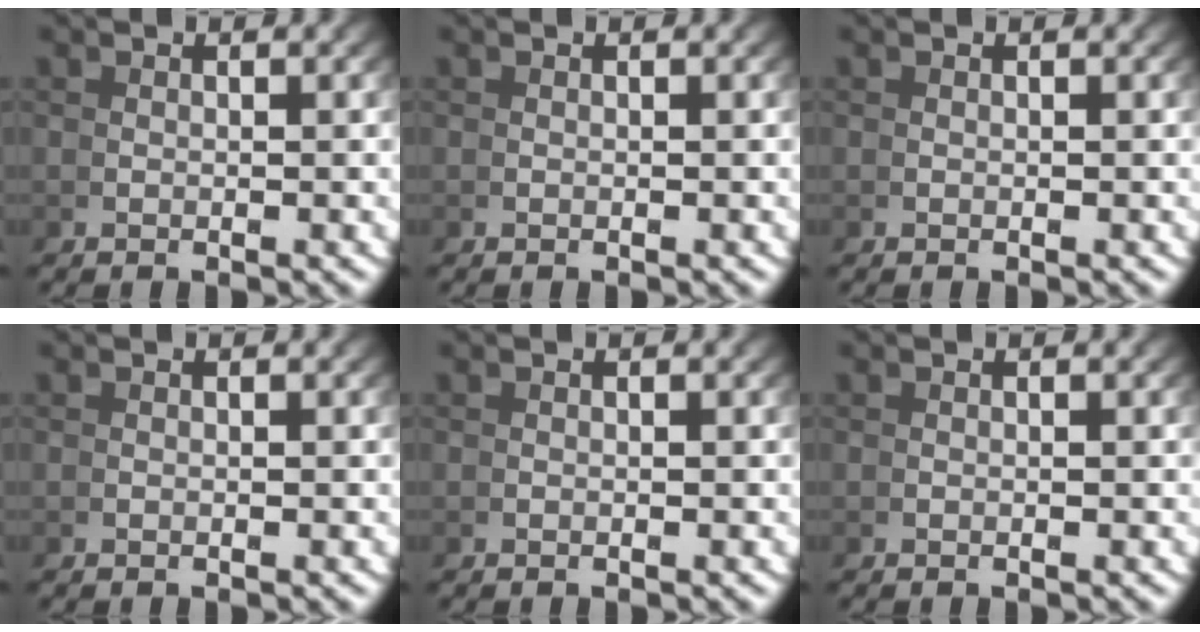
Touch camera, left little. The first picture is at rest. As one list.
[{"total": 0.0}, {"total": 0.0}, {"total": 0.0}, {"total": 0.0}, {"total": 0.0}]